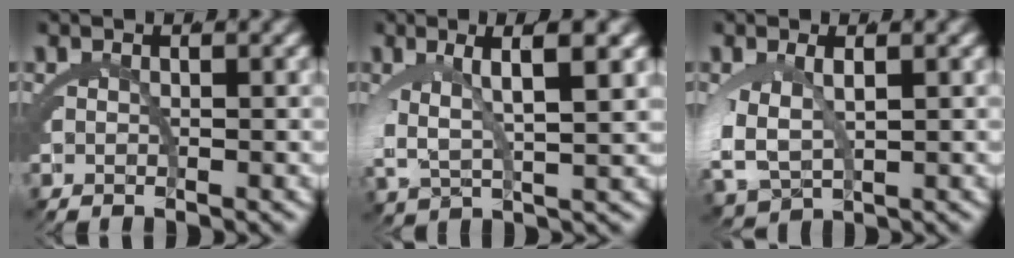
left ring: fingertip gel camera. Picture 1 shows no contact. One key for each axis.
{"total": 5.6, "fx": 1.6, "fy": 2.1, "fz": 4.9, "tx": -0.103, "ty": -0.001, "tz": 0.035}
{"total": 4.7, "fx": 0.1, "fy": 3.3, "fz": 3.4, "tx": -0.100, "ty": -0.024, "tz": 0.021}